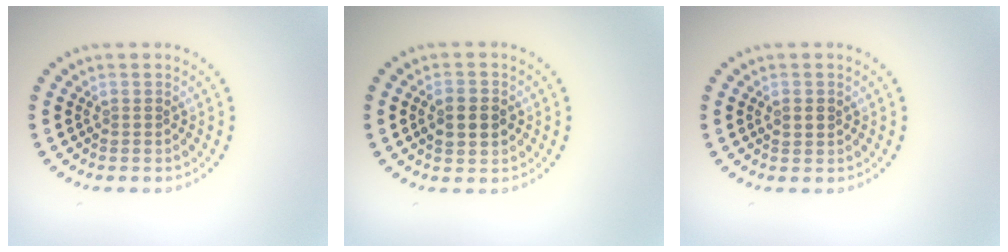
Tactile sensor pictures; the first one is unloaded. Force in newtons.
{"total": 3.2, "press": 3.2, "slide": 0.1}
{"total": 1.5, "press": 1.5, "slide": 0.1}